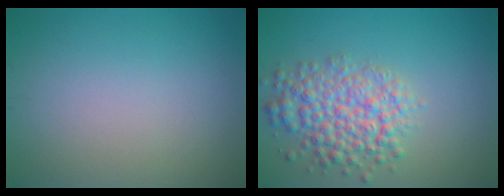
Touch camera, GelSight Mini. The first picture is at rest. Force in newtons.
{"total": 5.4, "press": 5.4, "slide": 0.2}